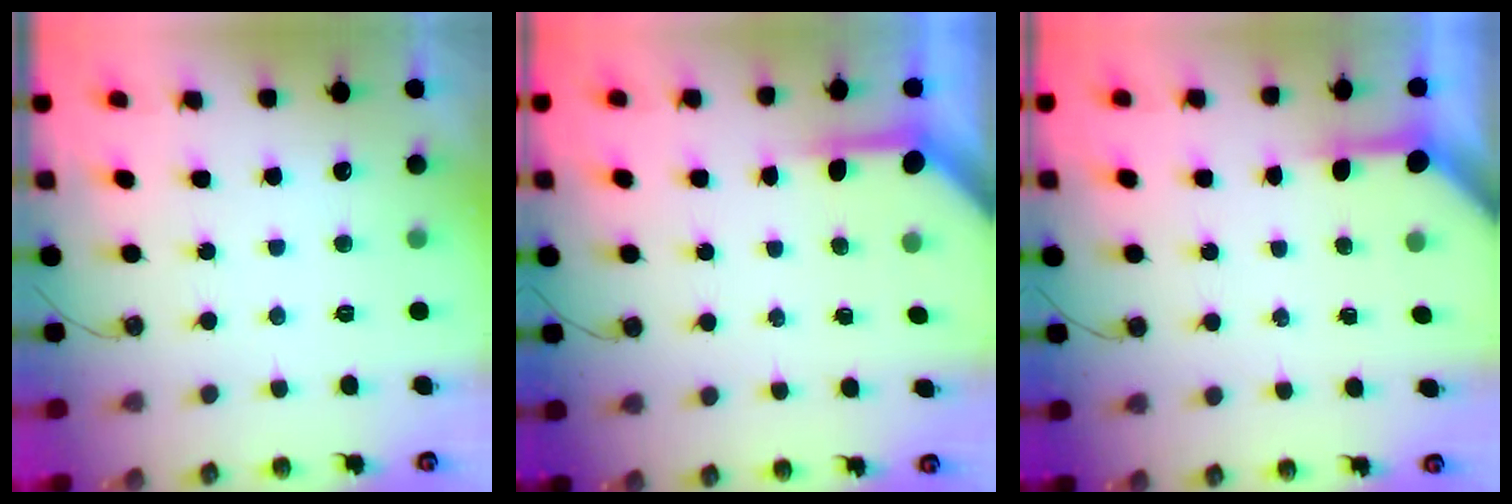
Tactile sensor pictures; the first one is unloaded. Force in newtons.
{"total": 4.0, "press": 4.0, "slide": 0.4}
{"total": 3.4, "press": 3.4, "slide": 0.5}